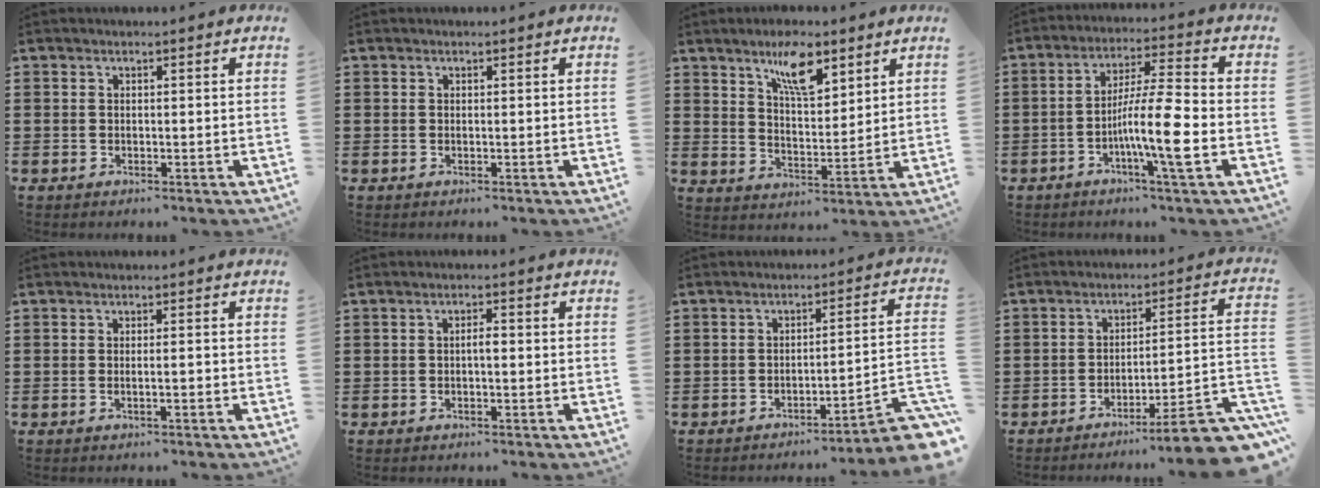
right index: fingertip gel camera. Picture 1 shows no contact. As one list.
[{"total": 0.0}, {"total": 8.0, "force": [5.3, 2.5, 5.5], "torque": [-0.096, -0.011, 0.088]}, {"total": 10.3, "force": [-2.9, 0.8, 9.8], "torque": [-0.182, -0.007, -0.056]}, {"total": 1.2, "force": [-0.4, 0.0, 1.2], "torque": [-0.020, -0.003, -0.007]}, {"total": 1.7, "force": [-0.2, 0.5, 1.6], "torque": [-0.031, 0.002, -0.005]}, {"total": 5.3, "force": [-3.8, 0.4, 3.8], "torque": [-0.055, -0.021, -0.075]}, {"total": 8.7, "force": [-6.4, 0.5, 5.9], "torque": [-0.089, -0.002, -0.120]}]